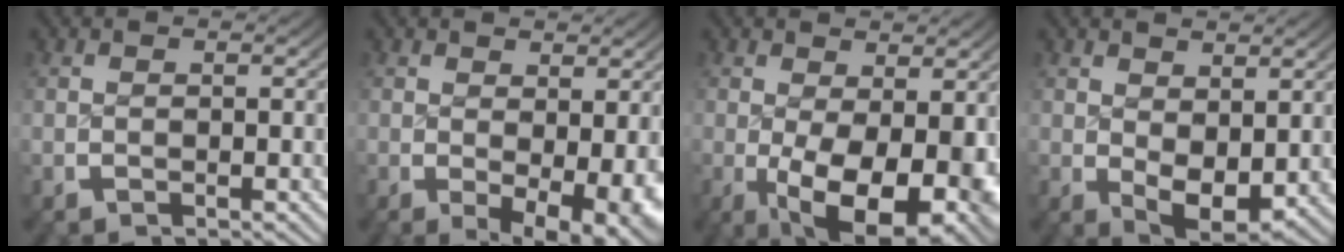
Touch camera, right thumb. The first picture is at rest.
{"total": 5.5, "force": [-0.4, 3.0, 4.6], "torque": [-0.069, -0.029, 0.007]}
{"total": 12.0, "force": [-2.7, 7.2, 9.2], "torque": [-0.166, -0.060, -0.012]}
{"total": 4.5, "force": [0.3, 2.8, 3.5], "torque": [-0.059, -0.027, 0.018]}